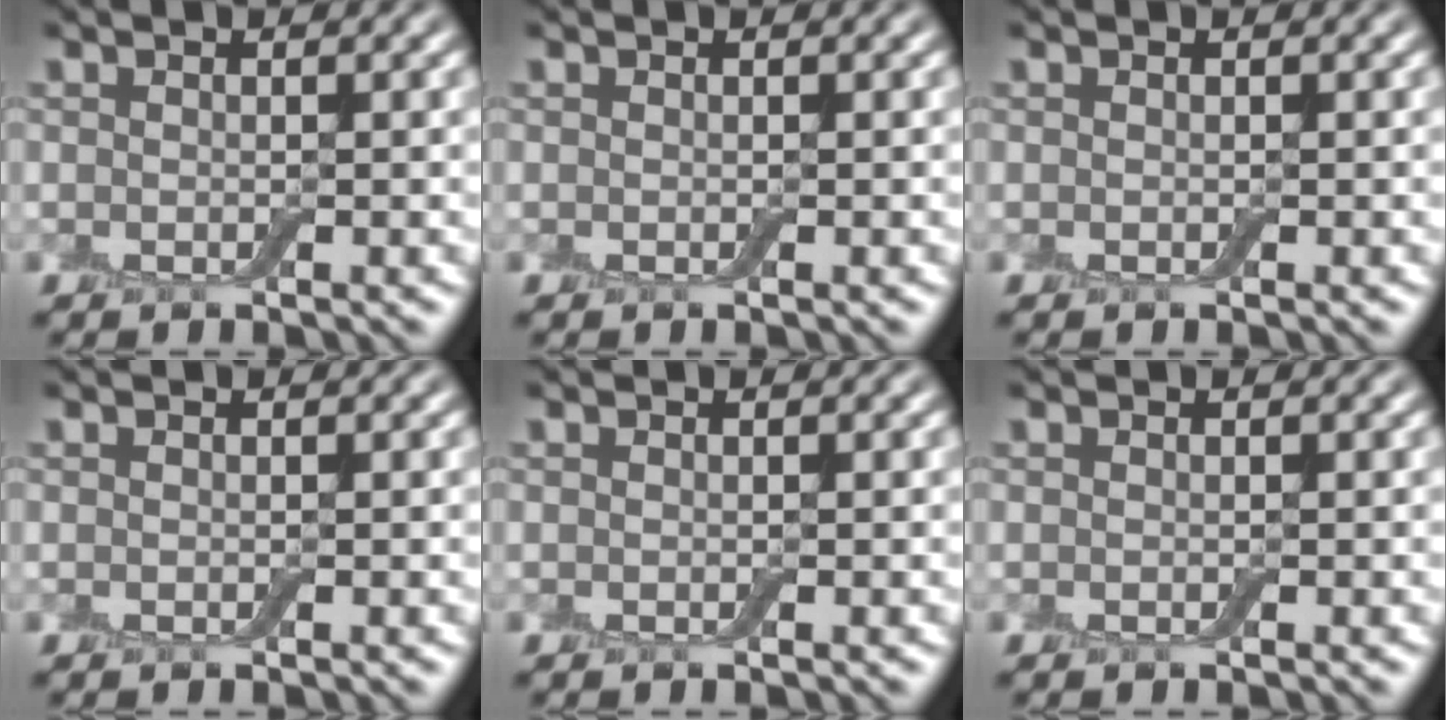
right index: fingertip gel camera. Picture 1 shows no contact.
{"total": 0.0}
{"total": 0.0}
{"total": 0.0}
{"total": 0.0}
{"total": 0.0}